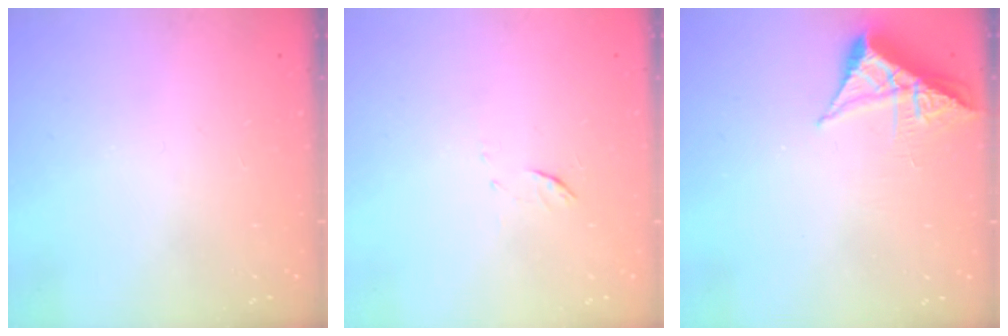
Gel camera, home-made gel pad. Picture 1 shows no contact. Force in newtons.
{"total": 5.2, "press": 5.1, "slide": 0.7}
{"total": 6.3, "press": 6.2, "slide": 0.9}